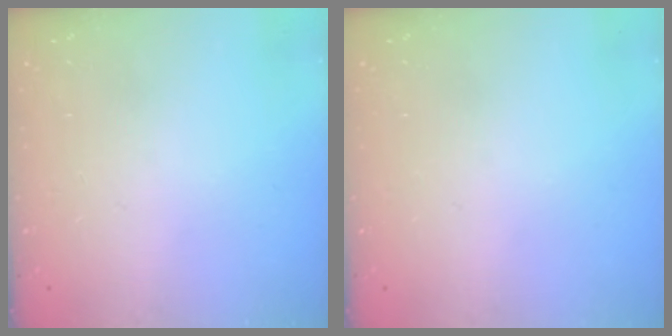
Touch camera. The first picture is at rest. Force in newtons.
{"total": 0.0}